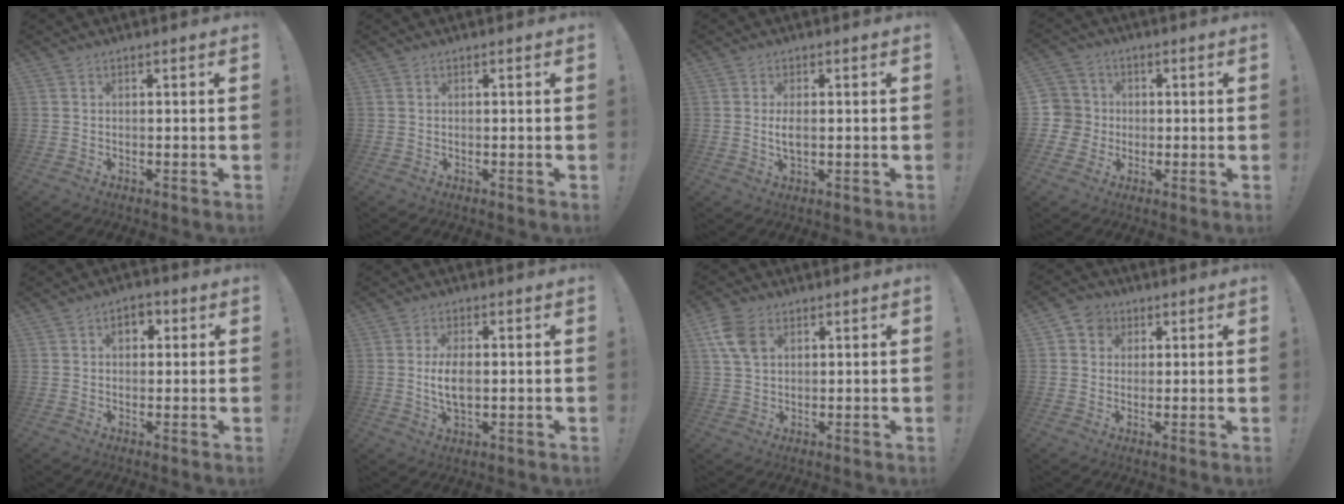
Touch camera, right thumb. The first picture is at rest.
{"total": 0.0}
{"total": 2.8, "force": [-0.3, 1.3, 2.5], "torque": [-0.045, -0.002, -0.008]}
{"total": 7.0, "force": [-0.3, 6.9, 1.2], "torque": [-0.025, 0.004, -0.003]}
{"total": 4.4, "force": [0.9, 3.2, 2.9], "torque": [-0.029, 0.004, 0.011]}
{"total": 6.6, "force": [0.0, 3.3, 5.7], "torque": [-0.100, -0.008, -0.006]}
{"total": 8.3, "force": [3.3, 5.5, 5.2], "torque": [-0.102, -0.002, 0.064]}
{"total": 5.2, "force": [1.5, 4.7, 1.6], "torque": [-0.026, 0.002, 0.030]}